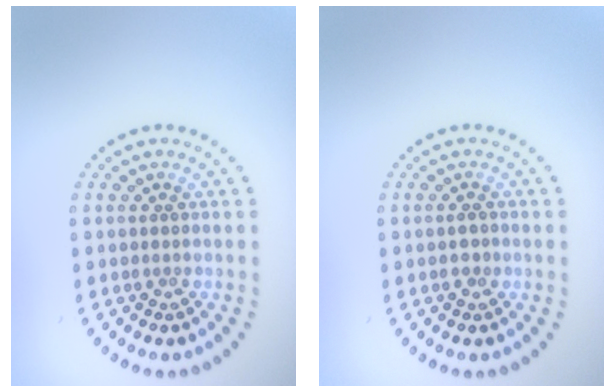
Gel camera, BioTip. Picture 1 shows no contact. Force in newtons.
{"total": 1.1, "press": 1.0, "slide": 0.4}